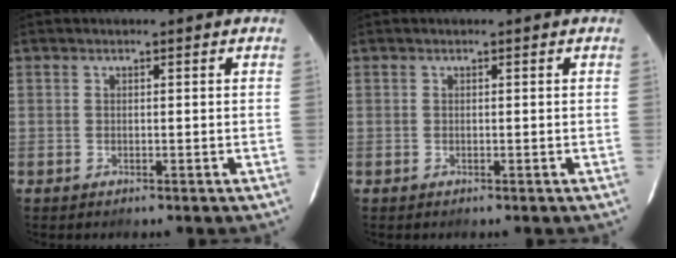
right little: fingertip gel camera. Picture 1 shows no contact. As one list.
[{"total": 0.0}]